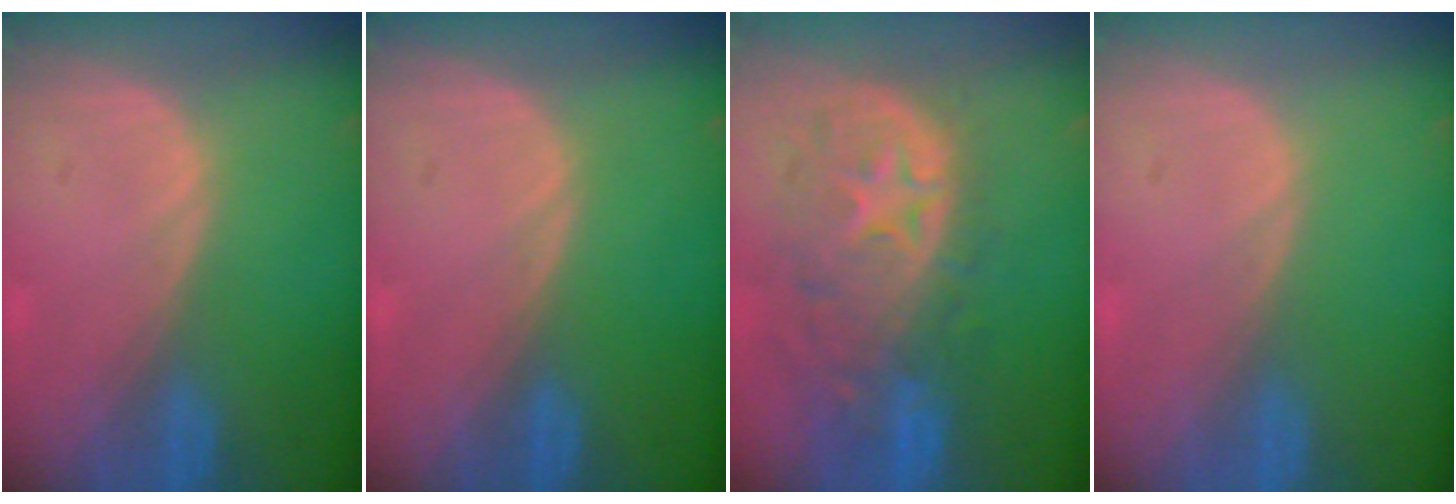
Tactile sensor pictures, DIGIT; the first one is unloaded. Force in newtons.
{"total": 0.0}
{"total": 11.0, "press": 9.8, "slide": 5.1}
{"total": 0.0}